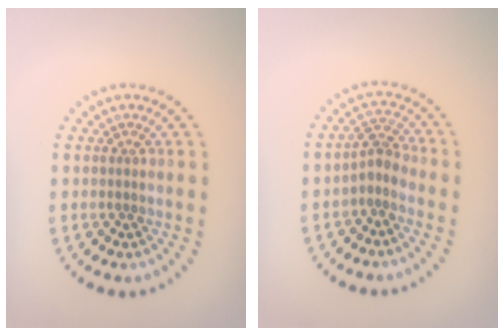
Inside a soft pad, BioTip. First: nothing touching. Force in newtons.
{"total": 2.0, "press": 1.5, "slide": 1.3}